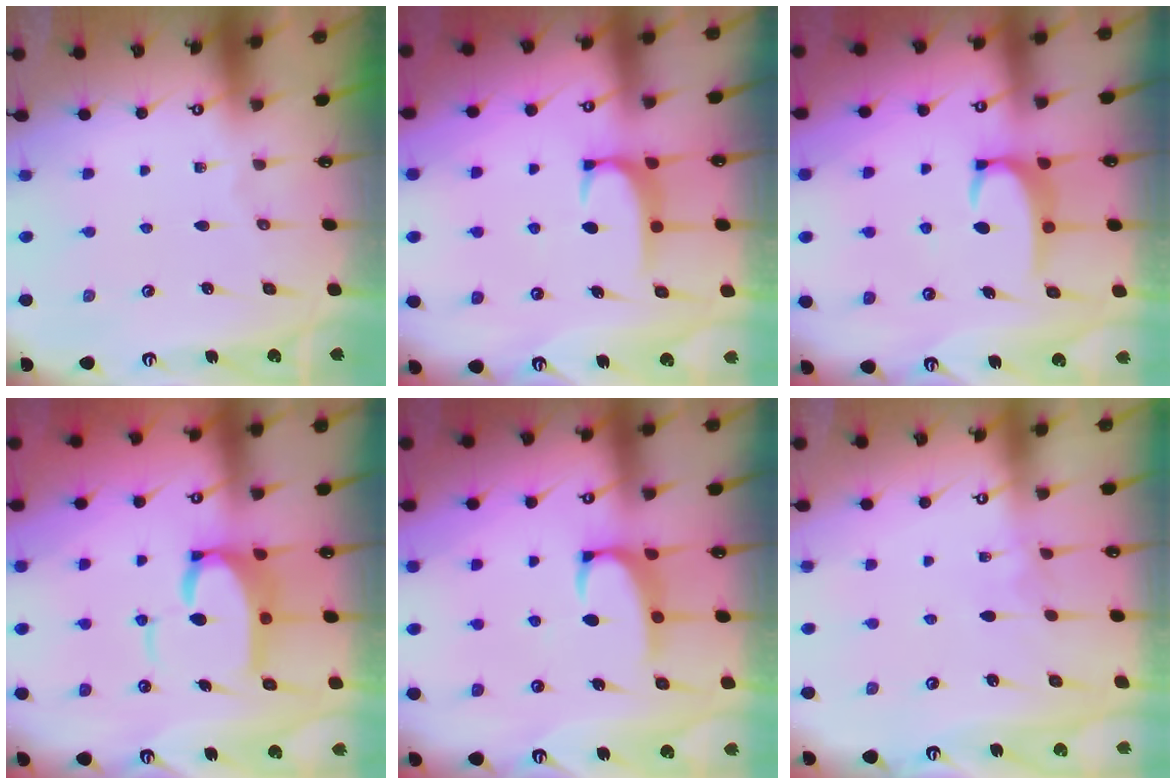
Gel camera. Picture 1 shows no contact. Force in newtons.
{"total": 1.8, "press": 1.7, "slide": 0.5}
{"total": 3.7, "press": 3.6, "slide": 0.5}
{"total": 8.6, "press": 8.5, "slide": 1.4}
{"total": 2.5, "press": 2.4, "slide": 0.7}
{"total": 2.7, "press": 2.6, "slide": 0.3}